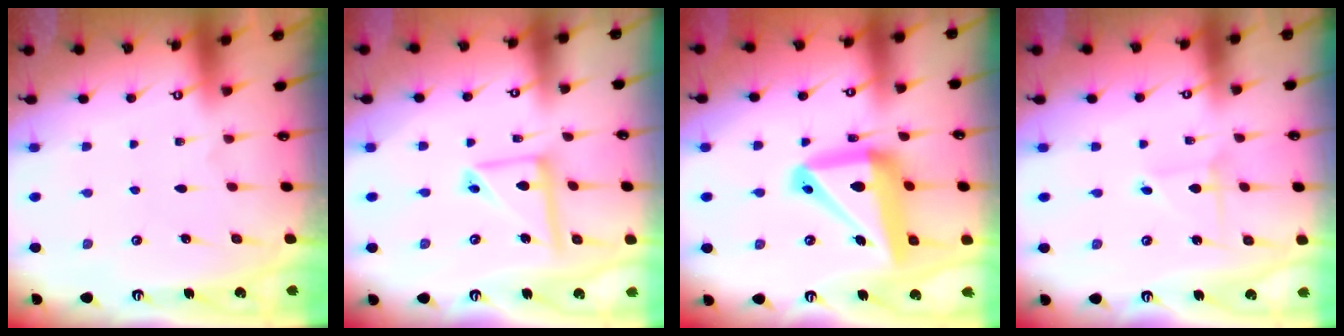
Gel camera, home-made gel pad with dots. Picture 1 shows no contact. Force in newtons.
{"total": 9.7, "press": 9.7, "slide": 0.8}
{"total": 18.3, "press": 18.2, "slide": 2.0}
{"total": 1.4, "press": 1.4, "slide": 0.1}